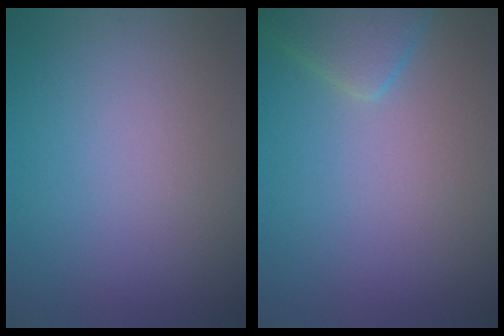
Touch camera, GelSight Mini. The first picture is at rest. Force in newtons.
{"total": 3.2, "press": 3.2, "slide": 0.2}